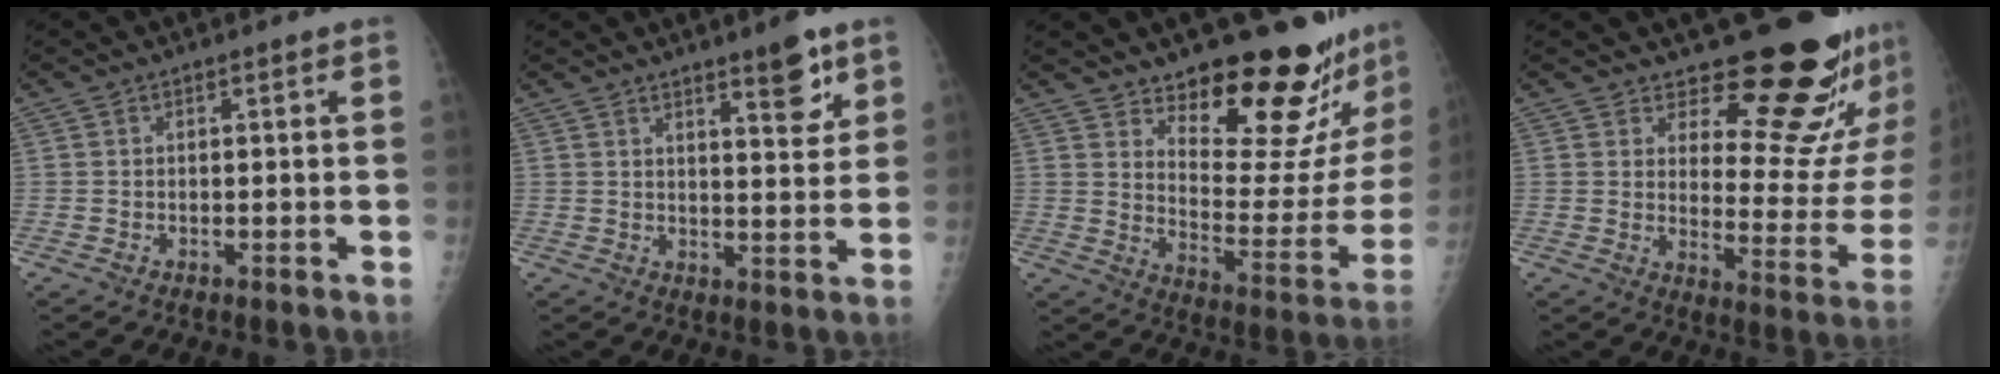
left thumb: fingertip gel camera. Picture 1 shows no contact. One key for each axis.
{"total": 6.7, "fx": 4.3, "fy": 1.7, "fz": 4.8, "tx": -0.056, "ty": -0.029, "tz": 0.060}
{"total": 21.0, "fx": 17.8, "fy": 5.6, "fz": 9.6, "tx": -0.086, "ty": -0.161, "tz": 0.240}
{"total": 18.6, "fx": 16.2, "fy": 5.6, "fz": 7.2, "tx": -0.041, "ty": -0.152, "tz": 0.202}